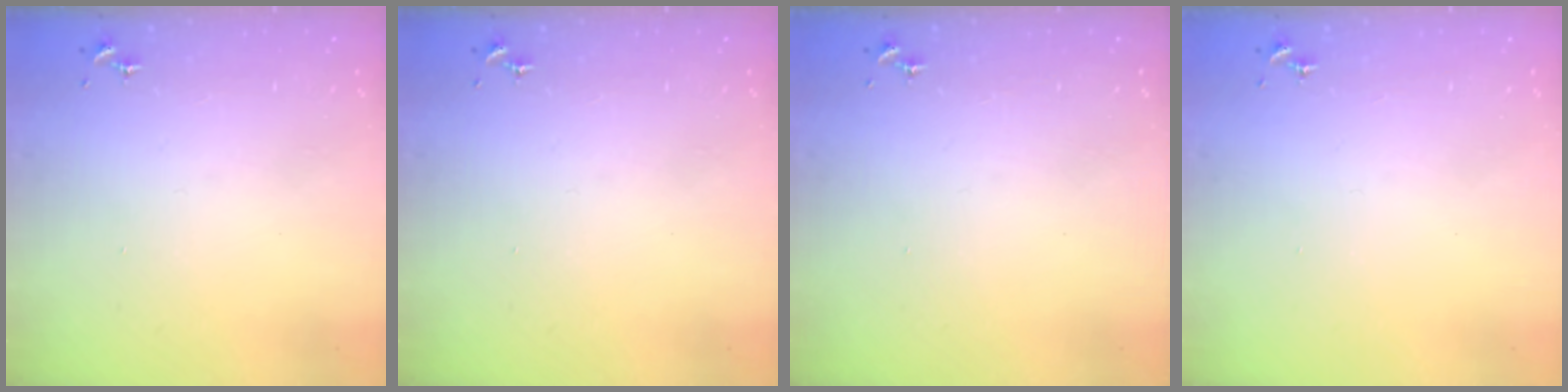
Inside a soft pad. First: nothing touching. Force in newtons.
{"total": 0.0}
{"total": 0.0}
{"total": 0.0}